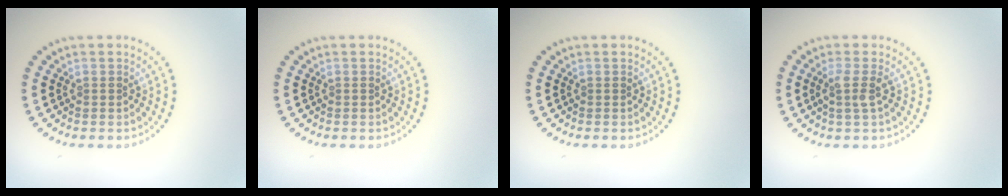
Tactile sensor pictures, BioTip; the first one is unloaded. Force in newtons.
{"total": 0.0}
{"total": 0.0}
{"total": 1.8, "press": 1.4, "slide": 1.2}